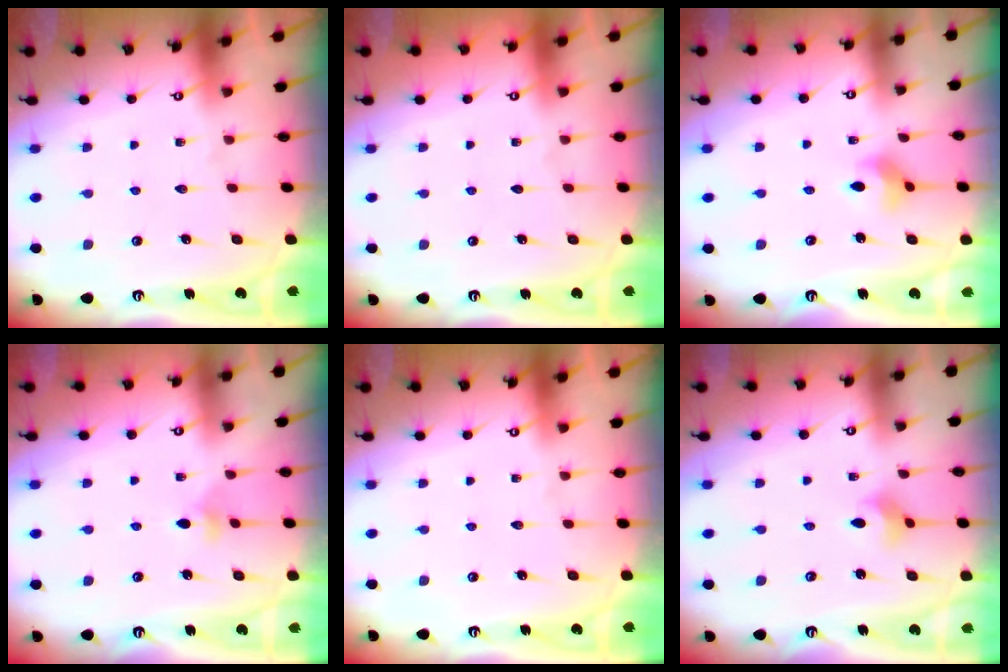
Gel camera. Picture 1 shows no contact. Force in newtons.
{"total": 0.0}
{"total": 3.8, "press": 3.8, "slide": 0.6}
{"total": 4.8, "press": 4.7, "slide": 0.8}
{"total": 0.0}
{"total": 2.9, "press": 2.8, "slide": 0.6}